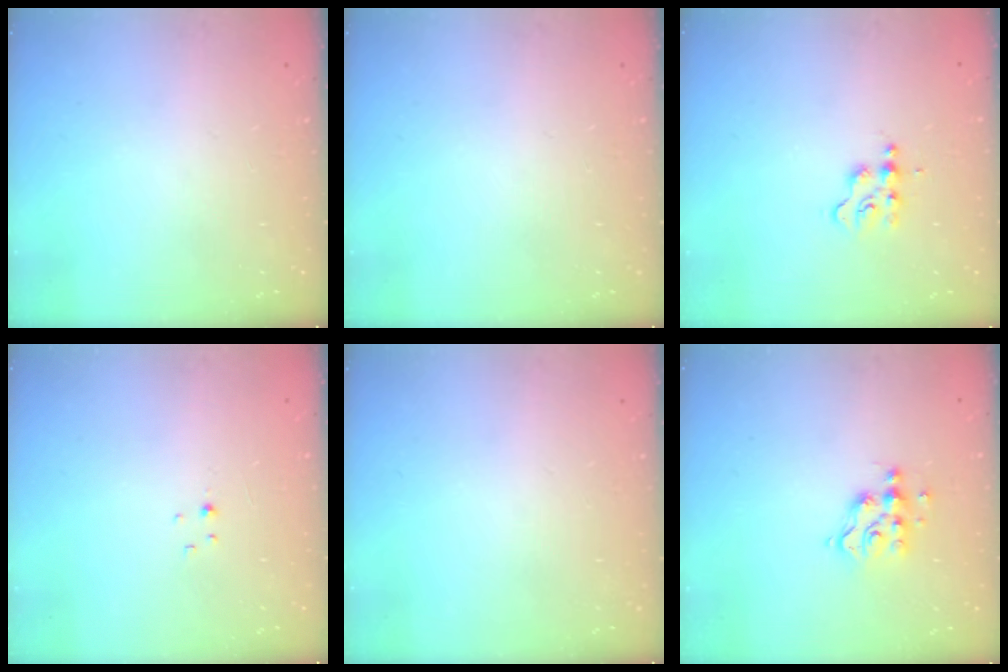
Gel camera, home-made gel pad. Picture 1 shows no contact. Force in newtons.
{"total": 0.0}
{"total": 3.0, "press": 3.0, "slide": 0.4}
{"total": 1.1, "press": 1.1, "slide": 0.2}
{"total": 0.0}
{"total": 7.5, "press": 7.5, "slide": 0.6}